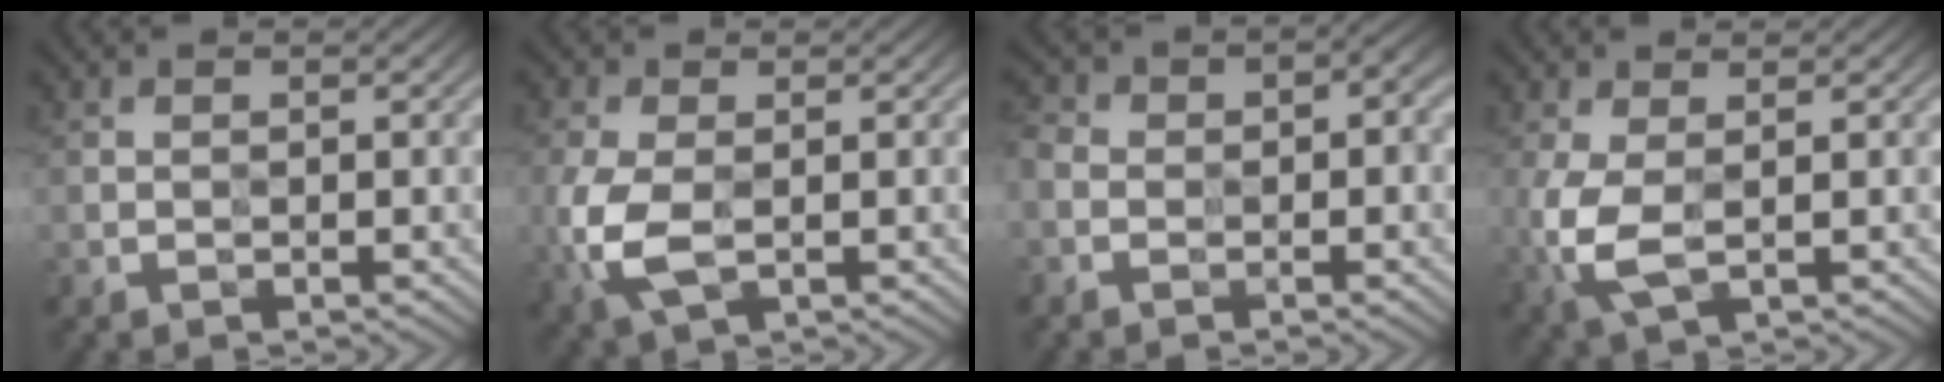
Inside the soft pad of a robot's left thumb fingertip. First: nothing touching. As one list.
[{"total": 6.3, "force": [-1.2, 3.7, 5.0], "torque": [-0.137, -0.008, -0.022]}, {"total": 7.0, "force": [-1.3, 5.1, 4.6], "torque": [-0.084, -0.002, -0.025]}, {"total": 5.2, "force": [-0.4, 2.6, 4.5], "torque": [-0.124, -0.005, -0.004]}]